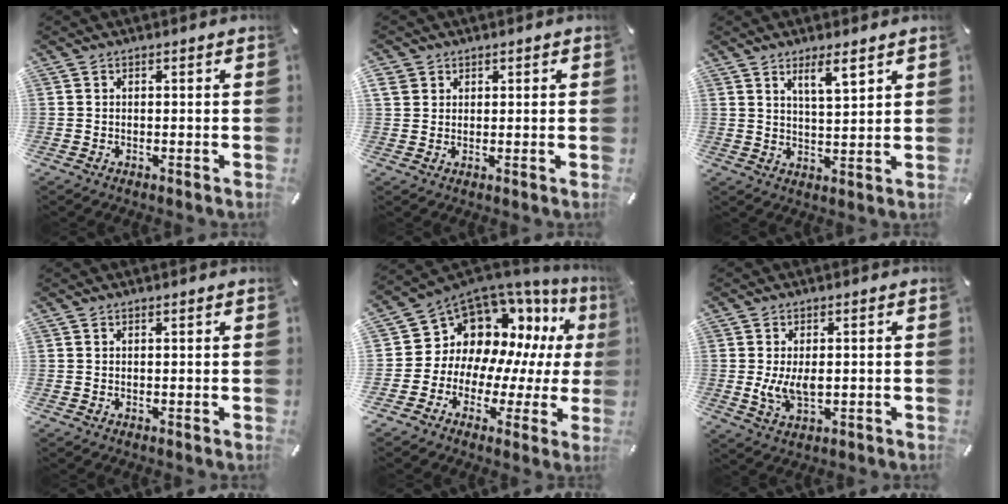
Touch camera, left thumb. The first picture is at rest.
{"total": 3.1, "force": [1.3, 2.7, 0.5], "torque": [-0.014, 0.005, 0.027]}
{"total": 6.0, "force": [4.3, 1.1, 4.1], "torque": [-0.074, -0.022, 0.071]}
{"total": 0.0}
{"total": 11.9, "force": [5.7, 9.8, 3.6], "torque": [-0.082, -0.066, 0.113]}
{"total": 6.5, "force": [0.0, 4.0, 5.1], "torque": [-0.107, -0.008, -0.006]}